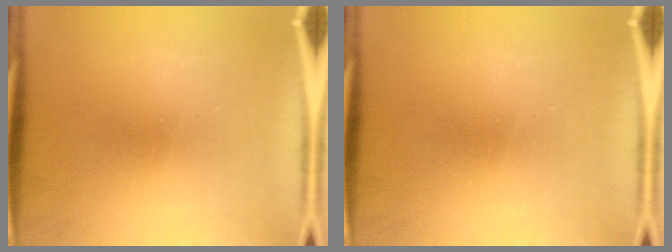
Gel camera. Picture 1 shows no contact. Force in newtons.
{"total": 0.0}